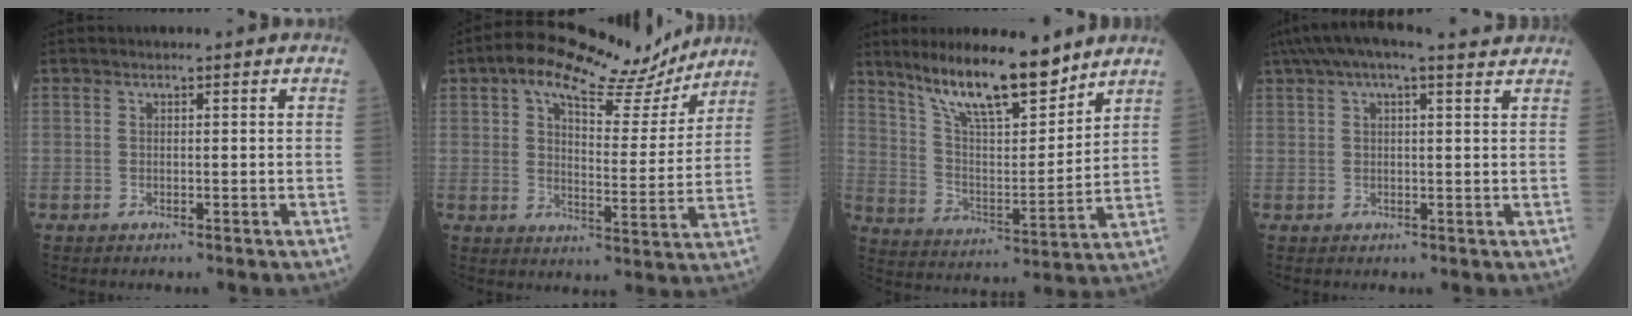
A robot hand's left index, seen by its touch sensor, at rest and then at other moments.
{"total": 13.8, "force": [10.6, 4.7, 7.5], "torque": [-0.114, 0.011, 0.145]}
{"total": 16.3, "force": [13.2, 3.5, 9.0], "torque": [-0.152, -0.019, 0.236]}
{"total": 9.2, "force": [7.2, 1.9, 5.5], "torque": [-0.098, 0.046, 0.099]}